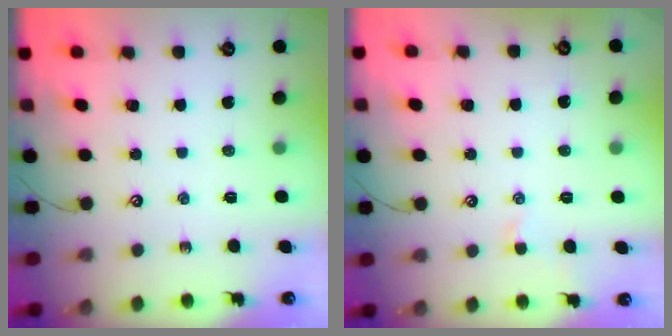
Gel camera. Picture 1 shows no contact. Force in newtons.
{"total": 1.2, "press": 1.2, "slide": 0.4}